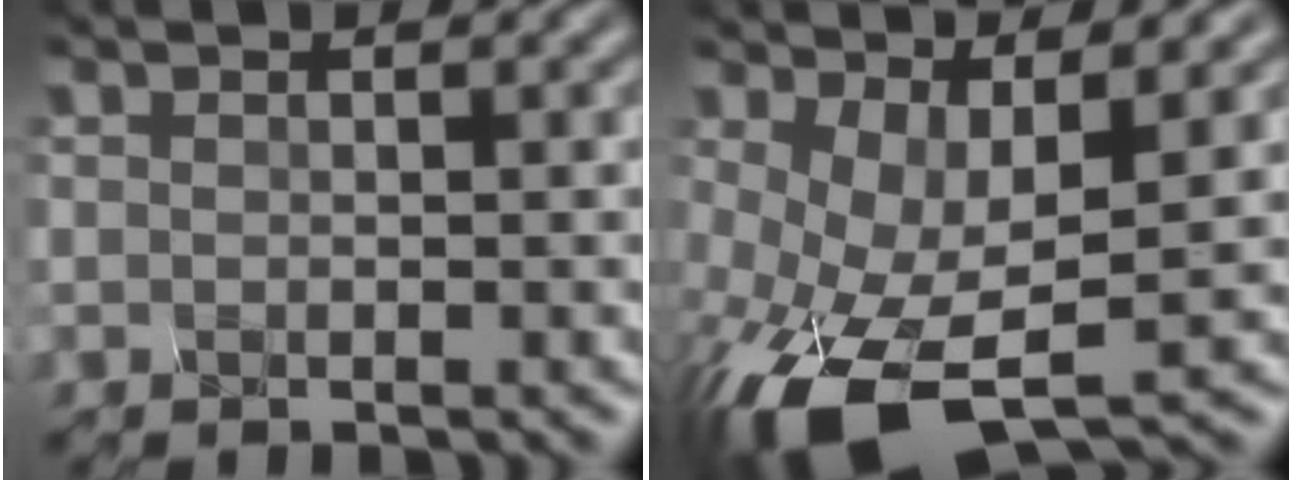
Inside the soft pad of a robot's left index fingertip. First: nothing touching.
{"total": 8.8, "force": [-3.1, 3.6, 7.4], "torque": [-0.186, -0.033, -0.021]}